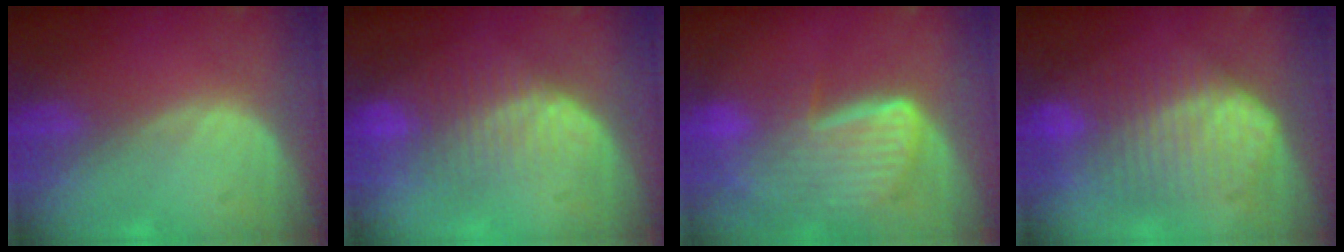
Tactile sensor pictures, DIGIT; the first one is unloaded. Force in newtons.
{"total": 8.4, "press": 7.1, "slide": 4.4}
{"total": 9.1, "press": 8.0, "slide": 4.5}
{"total": 10.0, "press": 10.0, "slide": 0.6}